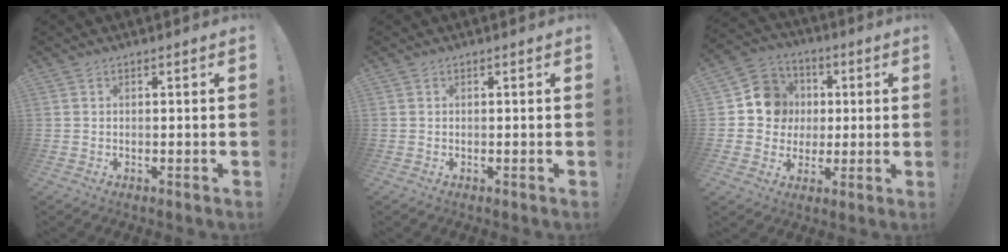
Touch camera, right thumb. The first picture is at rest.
{"total": 0.0}
{"total": 11.9, "force": [1.0, 11.3, 3.4], "torque": [-0.042, 0.014, 0.032]}